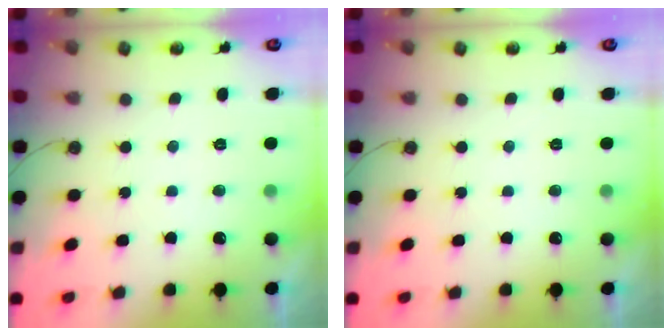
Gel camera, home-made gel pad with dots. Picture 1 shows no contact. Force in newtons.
{"total": 0.0}